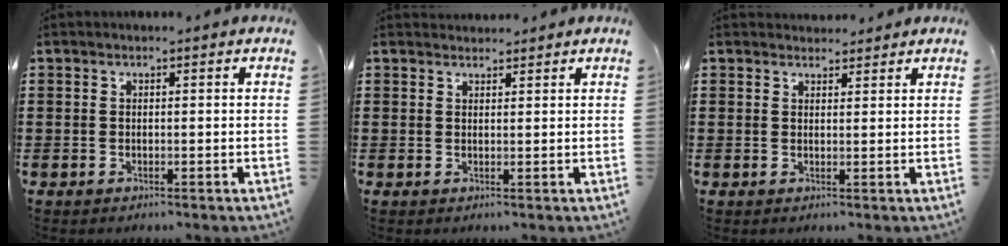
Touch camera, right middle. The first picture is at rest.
{"total": 1.6, "force": [1.5, 0.4, -0.1], "torque": [-0.003, 0.002, 0.030]}
{"total": 1.9, "force": [1.9, 0.5, -0.1], "torque": [0.005, 0.000, 0.035]}